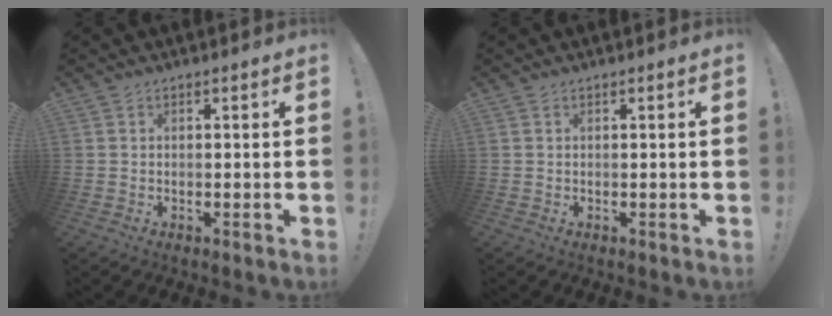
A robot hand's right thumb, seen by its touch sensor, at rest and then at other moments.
{"total": 0.0}